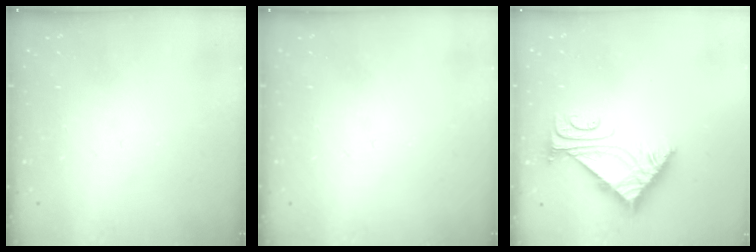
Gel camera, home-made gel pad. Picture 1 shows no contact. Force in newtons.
{"total": 0.0}
{"total": 5.6, "press": 5.5, "slide": 0.8}